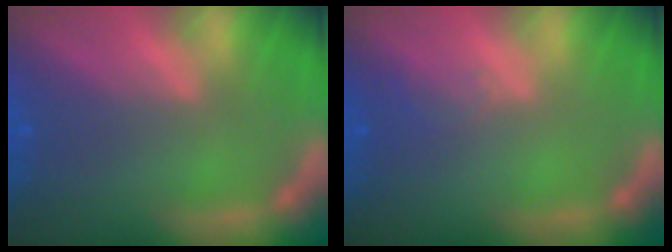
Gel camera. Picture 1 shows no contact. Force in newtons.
{"total": 1.0}